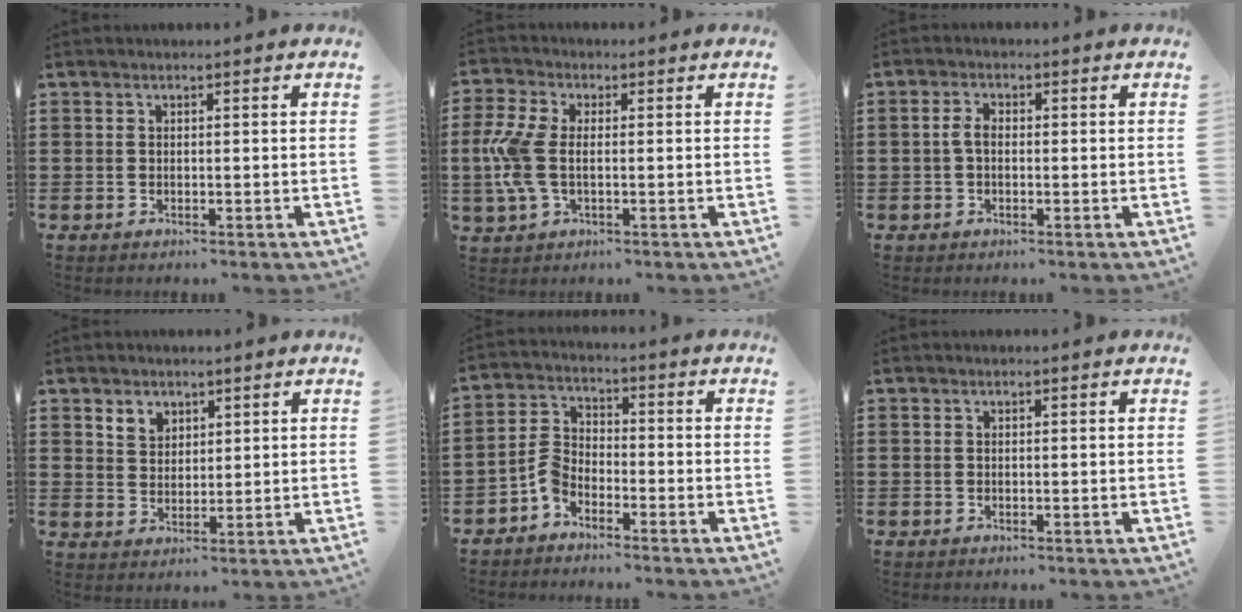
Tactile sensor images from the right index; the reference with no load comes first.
{"total": 7.4, "force": [-0.4, 3.7, 6.4], "torque": [-0.166, -0.006, -0.016]}
{"total": 2.4, "force": [-0.3, 1.3, 2.0], "torque": [-0.047, 0.000, -0.008]}
{"total": 3.1, "force": [2.2, 2.2, 0.7], "torque": [-0.022, 0.008, 0.042]}
{"total": 4.5, "force": [-3.1, 2.4, 2.1], "torque": [-0.069, 0.004, -0.068]}
{"total": 0.0}